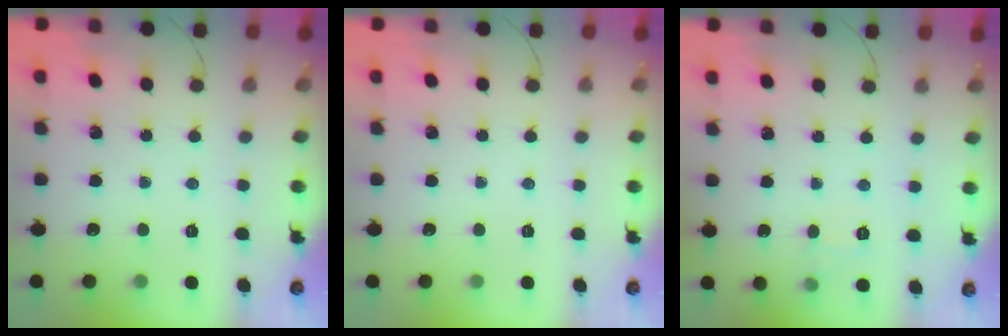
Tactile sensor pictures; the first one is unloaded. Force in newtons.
{"total": 0.0}
{"total": 5.3, "press": 5.1, "slide": 1.6}